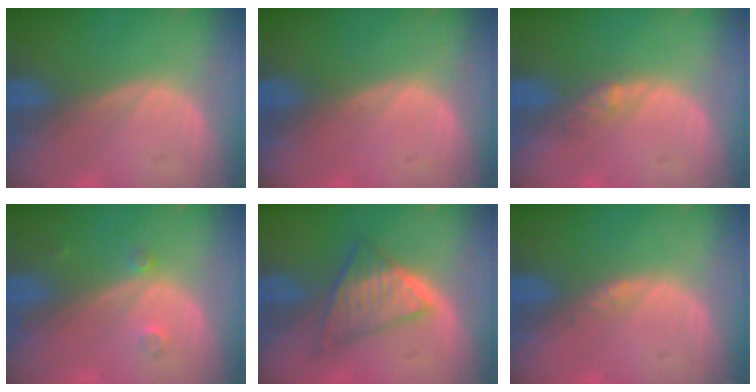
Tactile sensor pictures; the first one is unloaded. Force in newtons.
{"total": 0.0}
{"total": 2.2, "press": 1.7, "slide": 1.3}
{"total": 1.9, "press": 1.6, "slide": 1.0}
{"total": 6.1, "press": 5.8, "slide": 2.0}
{"total": 0.8, "press": 0.8, "slide": 0.1}